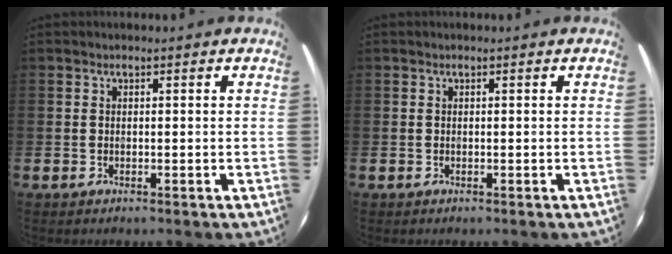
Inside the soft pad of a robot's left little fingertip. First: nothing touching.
{"total": 0.0}